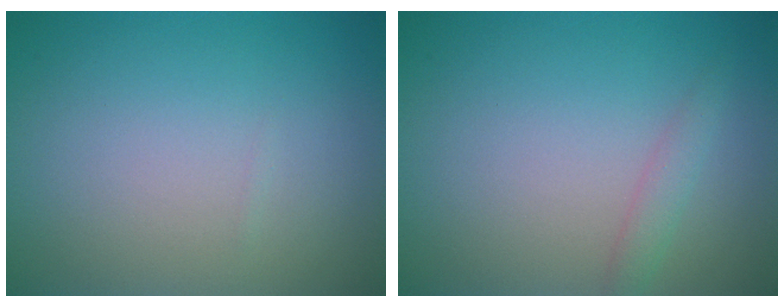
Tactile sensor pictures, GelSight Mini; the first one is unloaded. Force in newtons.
{"total": 1.3, "press": 1.3, "slide": 0.0}